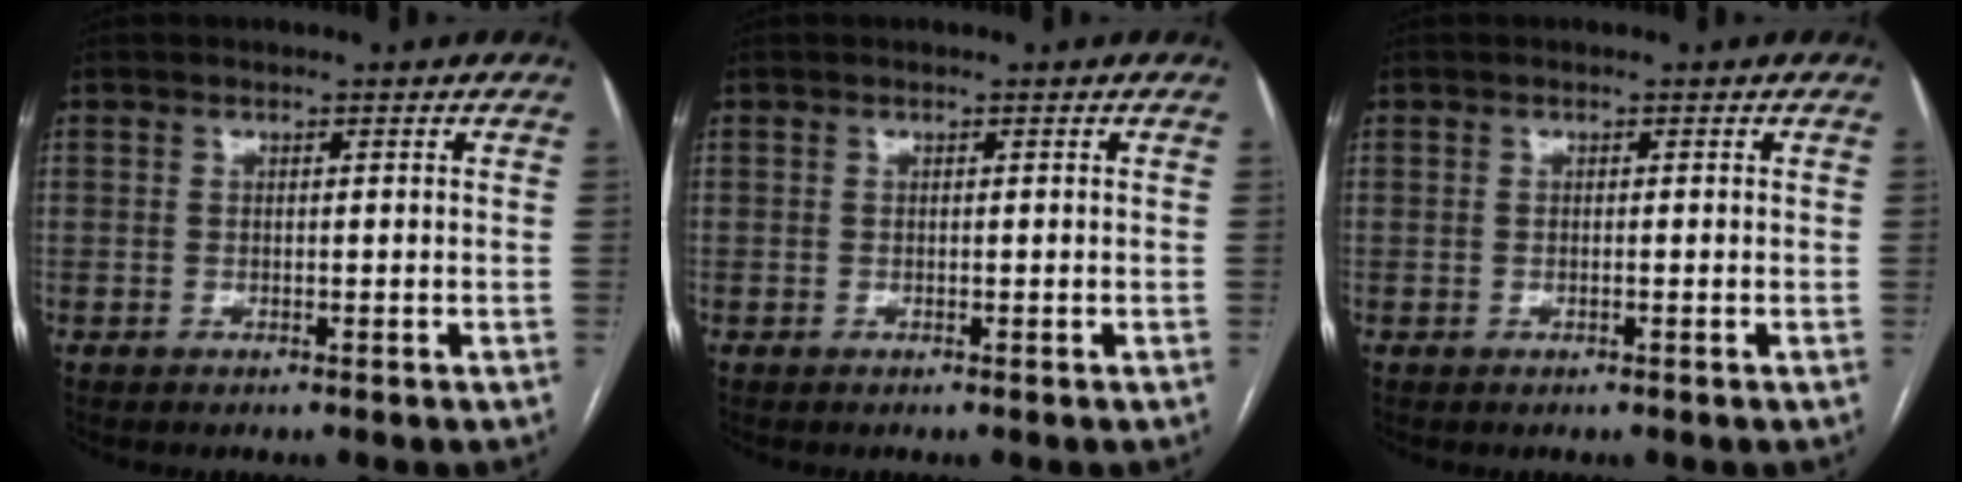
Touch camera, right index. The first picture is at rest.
{"total": 0.0}
{"total": 0.0}